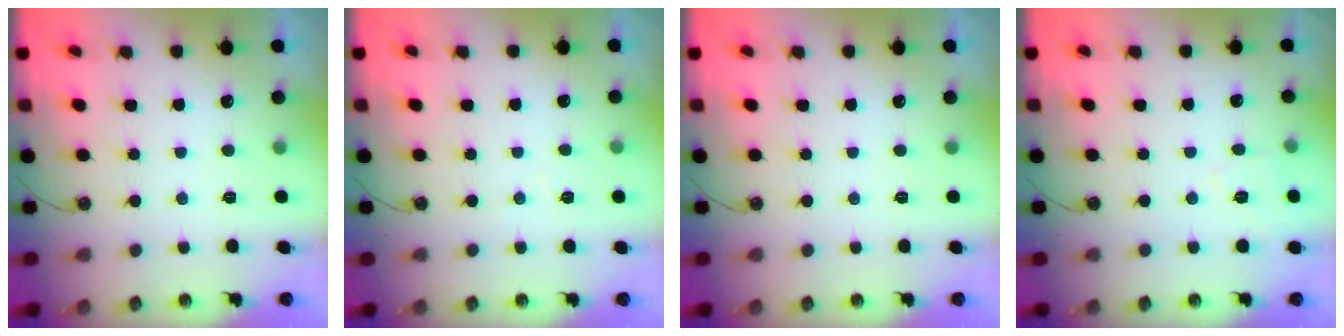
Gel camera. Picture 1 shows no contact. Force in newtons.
{"total": 2.9, "press": 2.9, "slide": 0.5}
{"total": 0.0}
{"total": 4.7, "press": 4.7, "slide": 0.6}